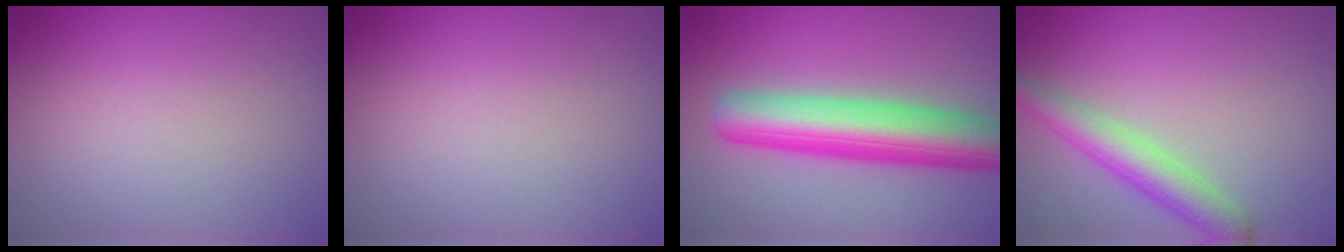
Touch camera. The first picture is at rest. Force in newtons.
{"total": 0.0}
{"total": 8.9, "press": 8.9, "slide": 0.3}
{"total": 4.2, "press": 4.2, "slide": 0.2}